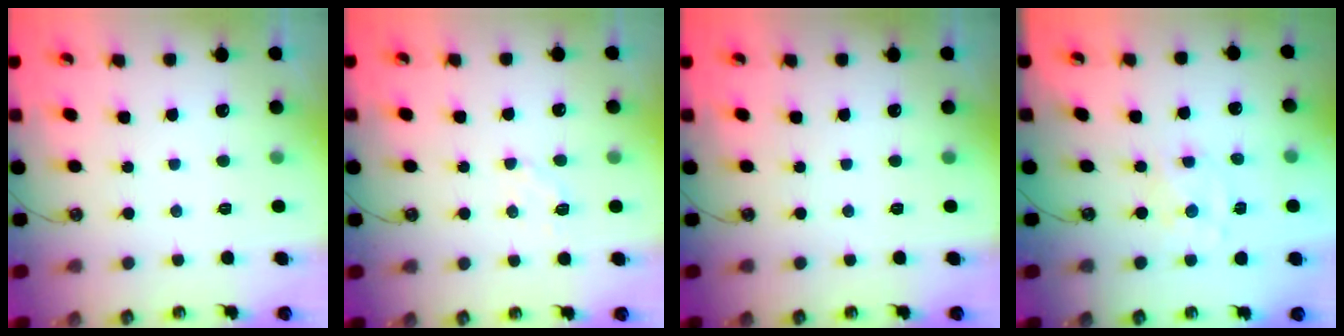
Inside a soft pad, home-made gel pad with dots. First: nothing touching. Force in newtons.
{"total": 3.0, "press": 2.9, "slide": 0.5}
{"total": 0.0}
{"total": 2.1, "press": 2.0, "slide": 0.4}